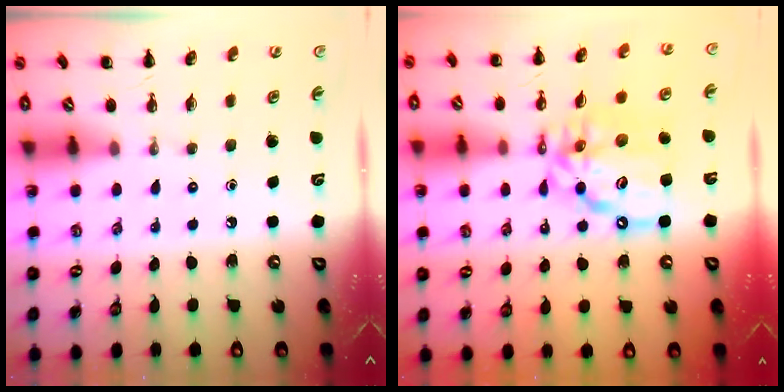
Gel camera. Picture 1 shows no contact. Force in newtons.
{"total": 13.3, "press": 12.6, "slide": 4.1}